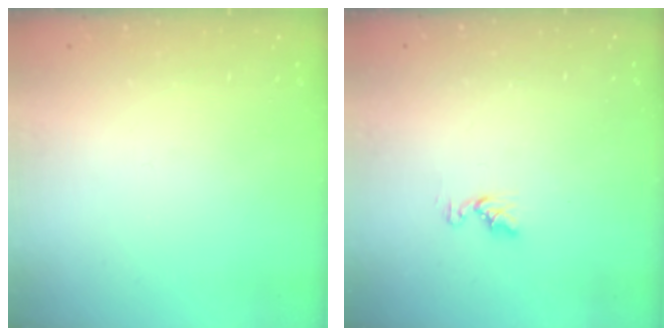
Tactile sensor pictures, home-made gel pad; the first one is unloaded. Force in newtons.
{"total": 5.1, "press": 5.1, "slide": 0.6}